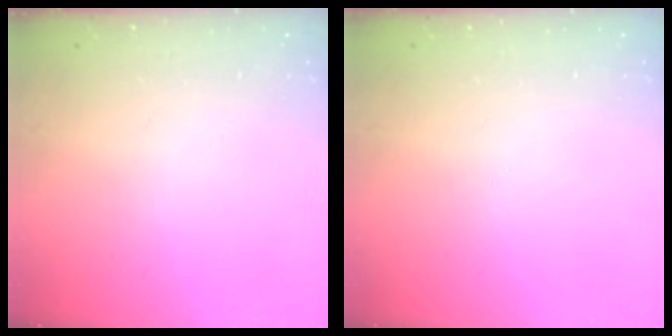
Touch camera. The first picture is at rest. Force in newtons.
{"total": 0.0}